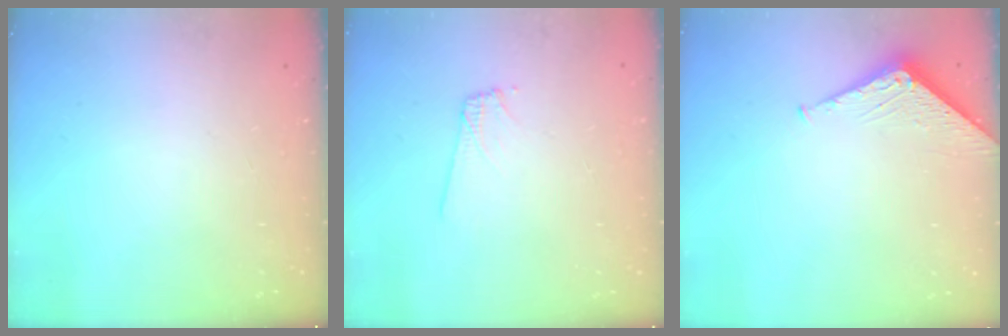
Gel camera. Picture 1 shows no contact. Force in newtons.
{"total": 5.8, "press": 5.7, "slide": 1.0}
{"total": 4.1, "press": 4.1, "slide": 0.4}